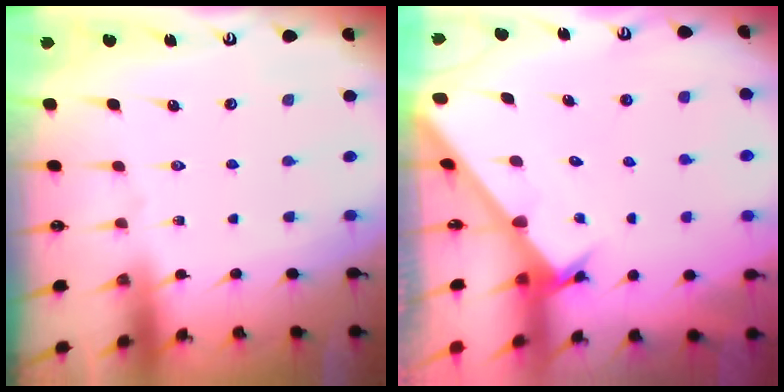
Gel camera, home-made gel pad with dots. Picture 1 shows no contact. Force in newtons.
{"total": 2.4, "press": 2.4, "slide": 0.1}